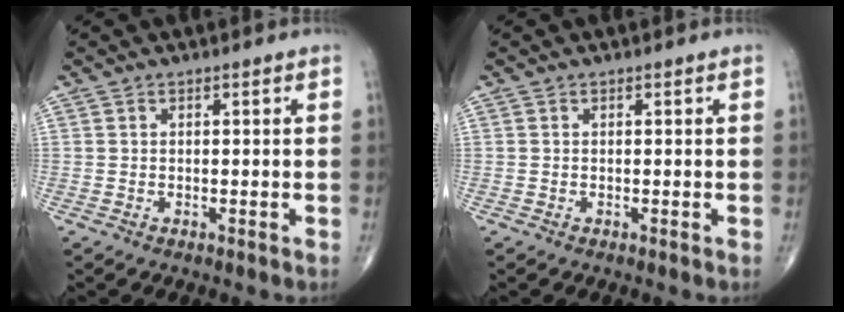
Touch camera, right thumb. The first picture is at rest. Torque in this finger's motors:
{"motor_torque": [-0.16, 0.15, 0.05, 0.03, -0.04]}